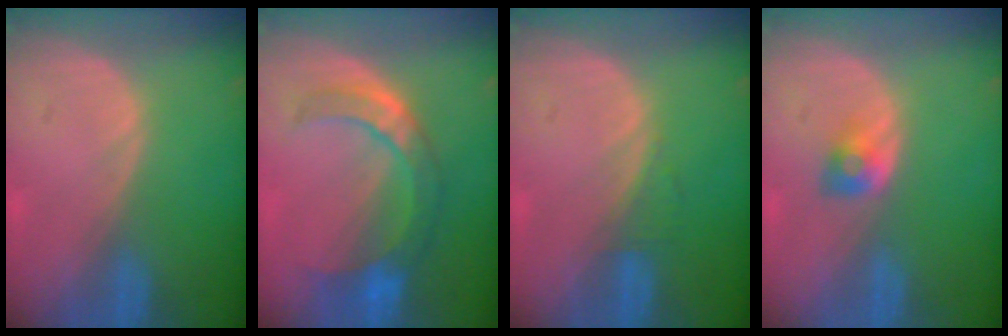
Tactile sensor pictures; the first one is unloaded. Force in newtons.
{"total": 7.4, "press": 7.2, "slide": 1.9}
{"total": 1.2, "press": 1.2, "slide": 0.1}
{"total": 2.6, "press": 2.4, "slide": 1.0}